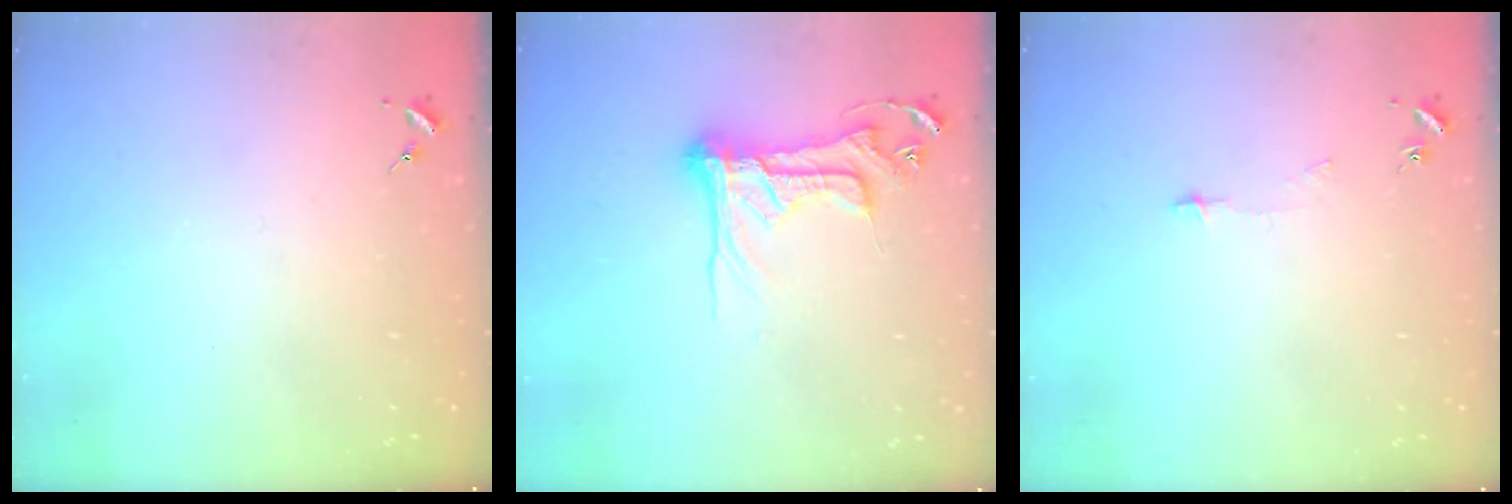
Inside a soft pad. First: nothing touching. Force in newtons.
{"total": 14.7, "press": 14.6, "slide": 1.7}
{"total": 3.6, "press": 3.6, "slide": 0.3}